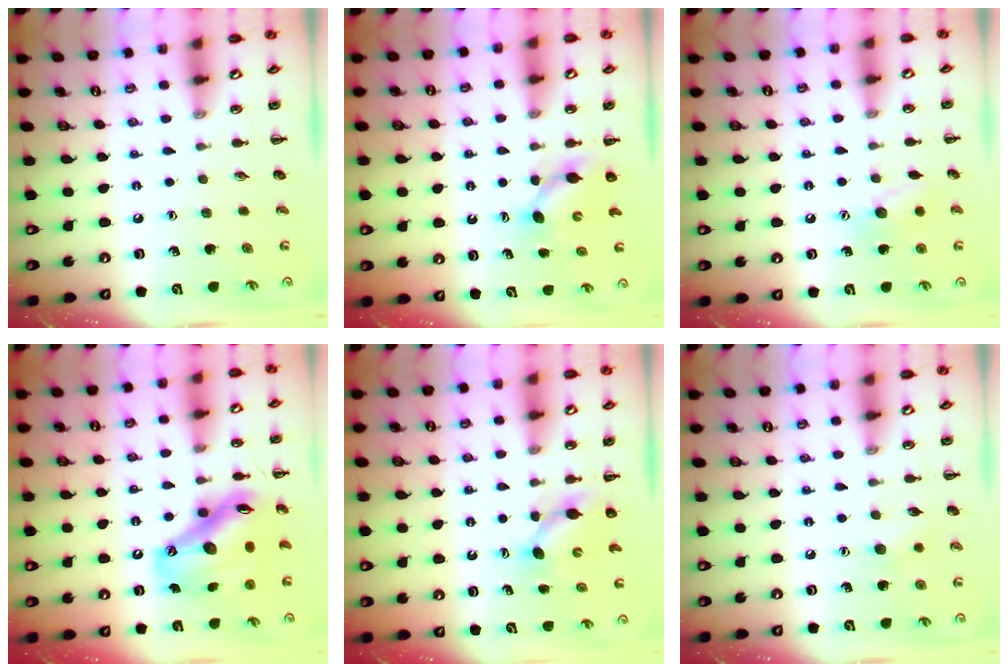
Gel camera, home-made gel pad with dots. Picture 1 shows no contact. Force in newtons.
{"total": 4.3, "press": 4.2, "slide": 0.9}
{"total": 8.5, "press": 8.4, "slide": 1.1}
{"total": 16.2, "press": 15.7, "slide": 4.0}
{"total": 4.3, "press": 4.2, "slide": 0.9}
{"total": 5.7, "press": 5.5, "slide": 1.3}